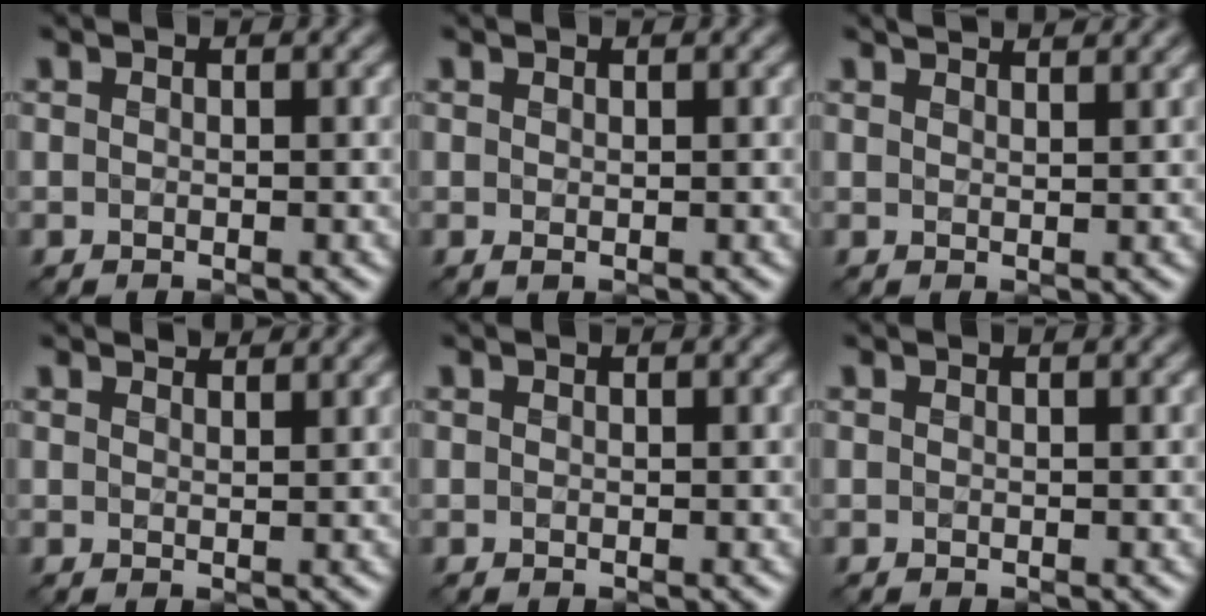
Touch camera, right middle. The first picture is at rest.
{"total": 0.0}
{"total": 3.0, "force": [2.7, 0.8, 1.2], "torque": [0.005, 0.013, 0.017]}
{"total": 1.9, "force": [1.8, 0.3, 0.3], "torque": [-0.001, 0.003, 0.024]}
{"total": 0.0}
{"total": 0.0}